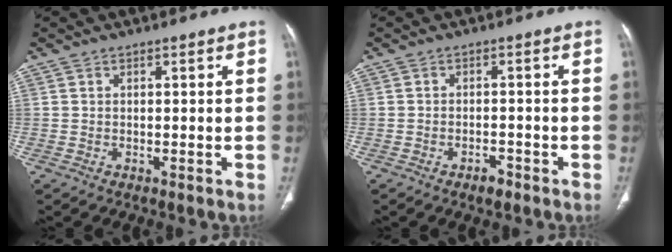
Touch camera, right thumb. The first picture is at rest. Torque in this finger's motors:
{"motor_torque": [-0.17, 0.03, -0.21, 0.03, 0.05]}